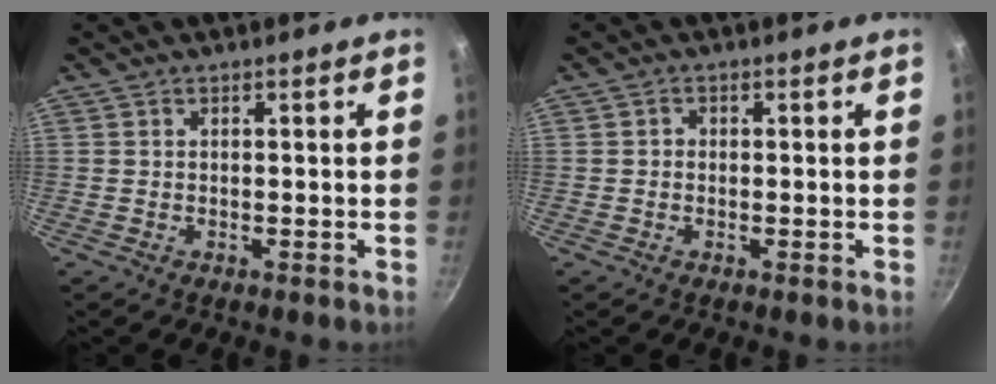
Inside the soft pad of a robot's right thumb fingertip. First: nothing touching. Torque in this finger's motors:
{"motor_torque": [-0.33, 0.20, 0.01, -0.01, 0.02]}